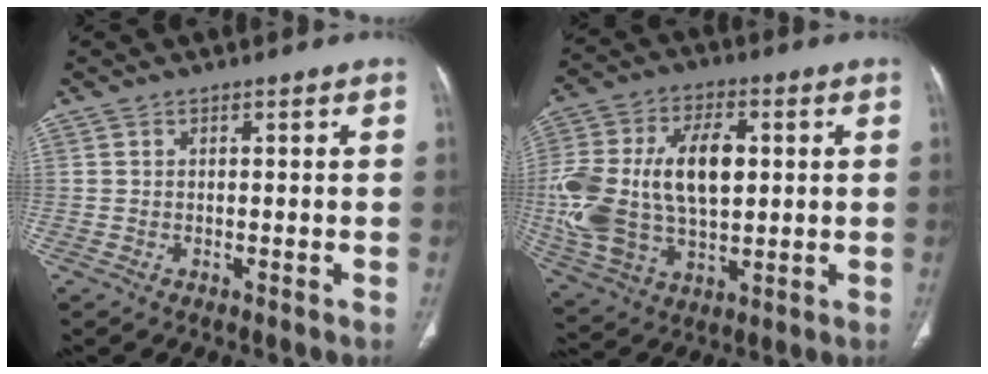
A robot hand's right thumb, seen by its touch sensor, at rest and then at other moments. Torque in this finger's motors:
{"motor_torque": [2.54, 2.46, 1.86, 0.11, 0.40]}